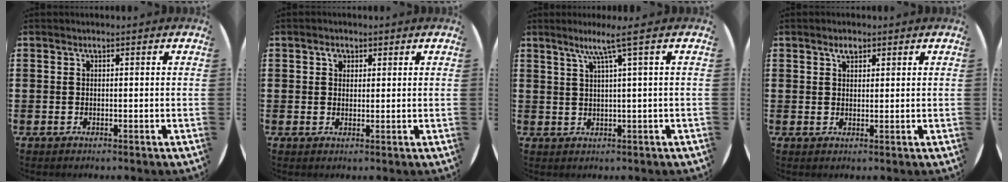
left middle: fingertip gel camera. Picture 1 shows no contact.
{"total": 1.6, "force": [0.9, 1.1, 0.5], "torque": [0.004, -0.002, 0.014]}
{"total": 4.5, "force": [2.3, -0.6, 3.8], "torque": [-0.078, 0.001, 0.035]}
{"total": 1.7, "force": [1.2, 0.9, 0.7], "torque": [-0.007, 0.002, 0.021]}